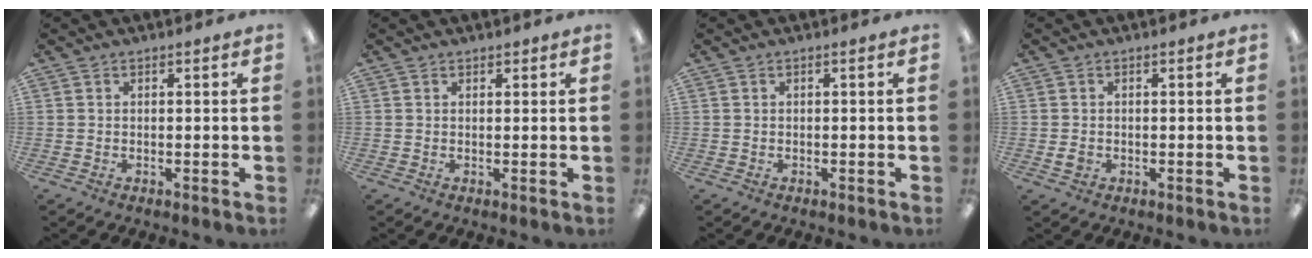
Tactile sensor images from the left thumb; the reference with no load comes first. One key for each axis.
{"total": 1.2, "fx": 1.0, "fy": 0.7, "fz": 0.1, "tx": 0.007, "ty": -0.002, "tz": 0.017}
{"total": 0.0}
{"total": 1.8, "fx": -0.3, "fy": 1.6, "fz": 0.8, "tx": -0.013, "ty": 0.004, "tz": -0.006}